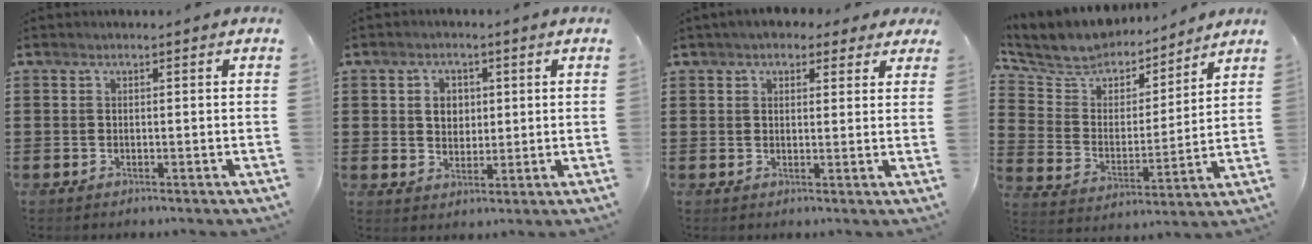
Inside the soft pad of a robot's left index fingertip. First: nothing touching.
{"total": 3.6, "force": [0.8, 2.9, 2.0], "torque": [-0.042, 0.008, 0.008]}
{"total": 3.2, "force": [2.4, 1.9, 1.2], "torque": [-0.027, 0.004, 0.040]}
{"total": 7.1, "force": [6.6, 2.5, 0.9], "torque": [-0.064, -0.049, 0.116]}